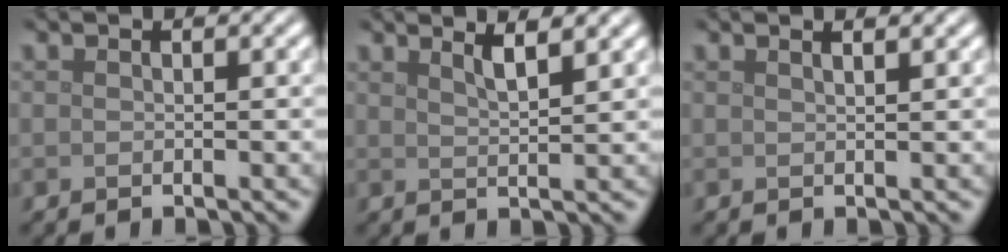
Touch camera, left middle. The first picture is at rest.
{"total": 2.5, "force": [1.7, 0.6, 1.7], "torque": [-0.015, 0.009, 0.020]}
{"total": 2.2, "force": [1.4, 0.9, 1.4], "torque": [-0.001, 0.002, -0.005]}